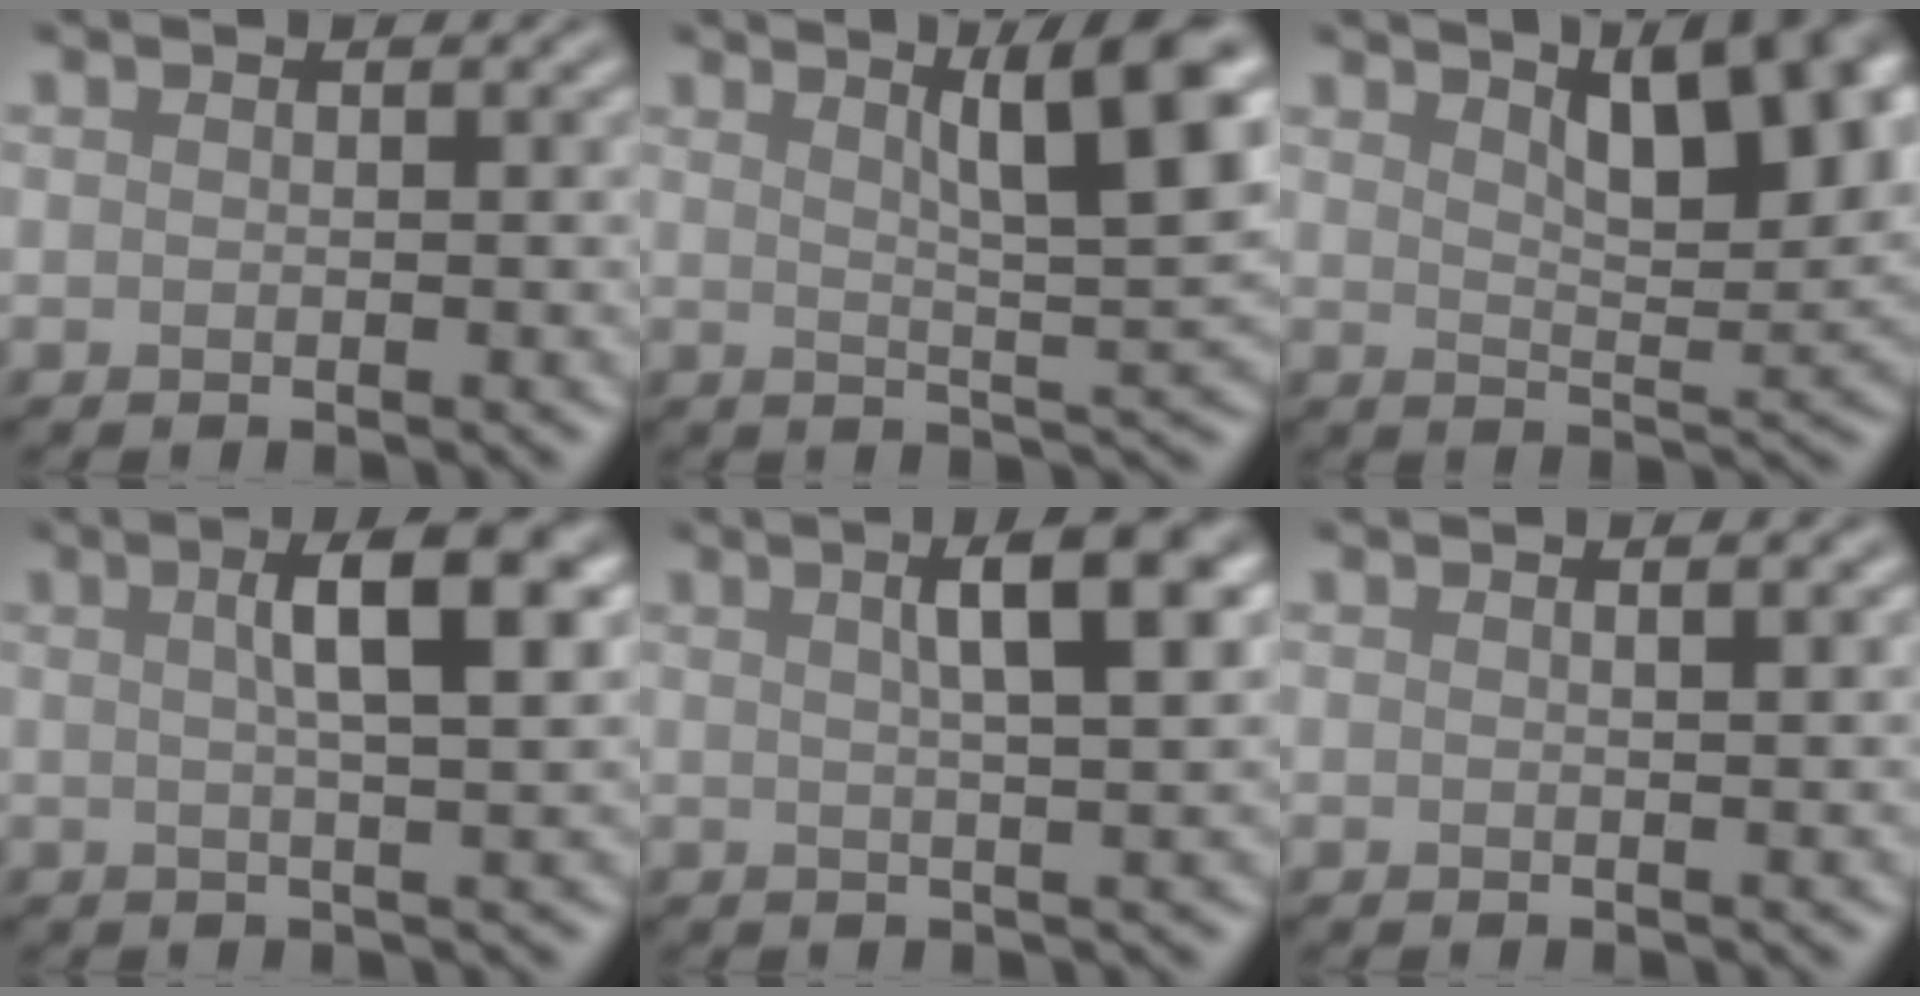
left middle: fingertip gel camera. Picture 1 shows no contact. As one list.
[{"total": 9.0, "force": [3.6, 1.8, 8.0], "torque": [-0.091, 0.015, 0.056]}, {"total": 10.2, "force": [4.9, 3.7, 8.1], "torque": [-0.092, 0.023, 0.070]}, {"total": 6.0, "force": [1.6, 1.4, 5.6], "torque": [-0.065, 0.012, 0.022]}, {"total": 5.9, "force": [2.0, 1.4, 5.4], "torque": [-0.057, 0.014, 0.027]}, {"total": 2.6, "force": [1.3, 1.2, 2.0], "torque": [-0.003, 0.009, -0.008]}]